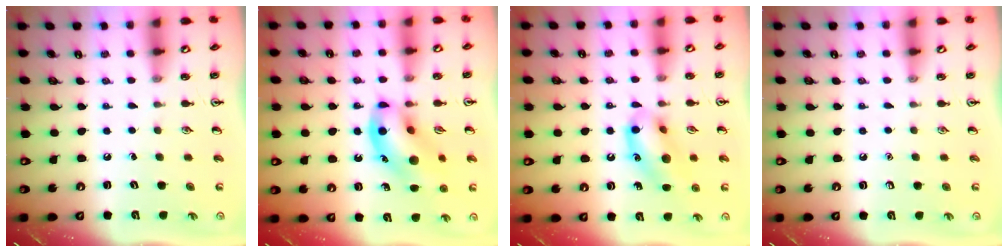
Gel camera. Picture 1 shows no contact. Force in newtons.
{"total": 13.4, "press": 13.3, "slide": 2.2}
{"total": 12.6, "press": 12.4, "slide": 2.3}
{"total": 0.0}